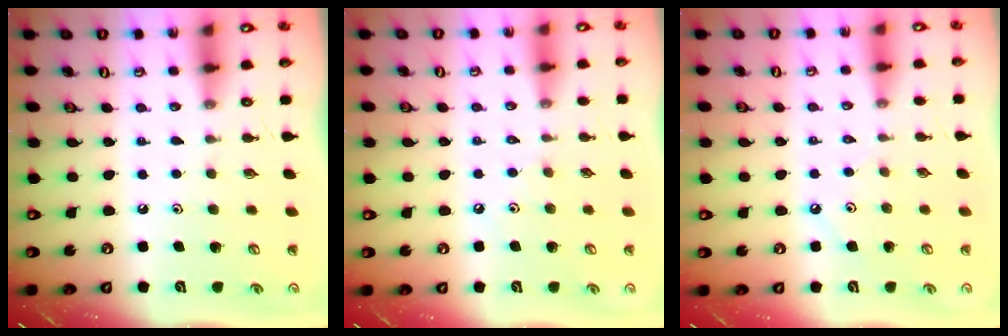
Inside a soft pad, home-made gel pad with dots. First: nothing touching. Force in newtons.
{"total": 3.6, "press": 3.6, "slide": 0.6}
{"total": 2.9, "press": 2.9, "slide": 0.4}